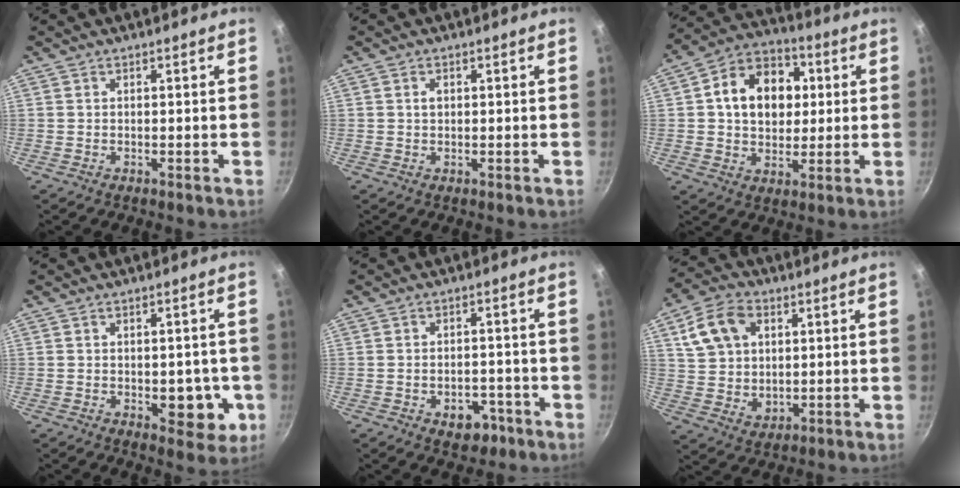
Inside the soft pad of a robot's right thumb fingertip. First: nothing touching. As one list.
[{"total": 1.3, "force": [0.3, 0.9, 0.9], "torque": [-0.013, 0.003, 0.005]}, {"total": 15.4, "force": [2.7, 11.7, 9.7], "torque": [-0.118, 0.017, 0.033]}, {"total": 8.3, "force": [-1.7, 4.9, 6.5], "torque": [-0.043, 0.000, -0.018]}, {"total": 6.0, "force": [-3.0, 4.0, 3.4], "torque": [-0.024, 0.020, -0.032]}, {"total": 12.7, "force": [4.0, 9.4, 7.6], "torque": [-0.127, -0.005, 0.078]}]